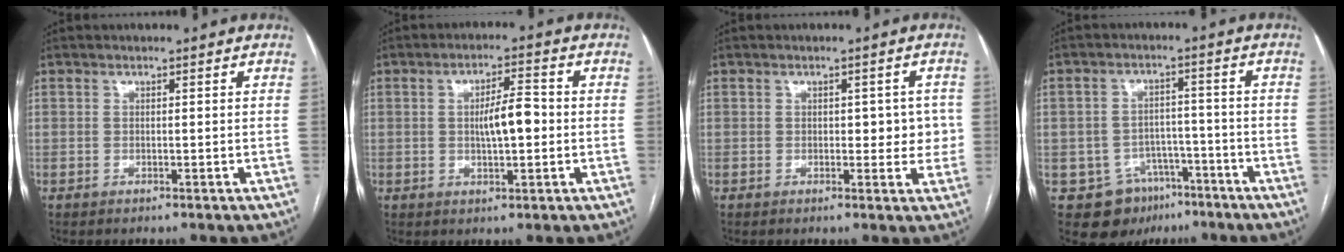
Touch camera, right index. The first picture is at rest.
{"total": 5.8, "force": [-0.2, 1.5, 5.6], "torque": [-0.098, 0.008, -0.002]}
{"total": 4.5, "force": [0.1, 2.6, 3.6], "torque": [-0.031, 0.015, 0.004]}
{"total": 9.5, "force": [-5.3, 7.4, 2.6], "torque": [-0.039, 0.017, -0.070]}